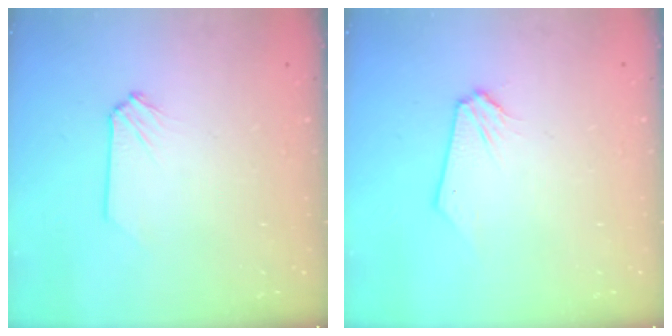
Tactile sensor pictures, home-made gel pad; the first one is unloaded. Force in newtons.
{"total": 0.0}